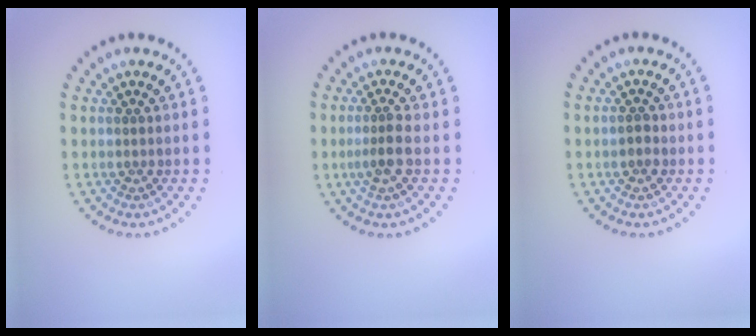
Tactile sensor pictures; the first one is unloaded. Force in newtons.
{"total": 1.9, "press": 1.6, "slide": 1.0}
{"total": 1.2, "press": 1.2, "slide": 0.1}